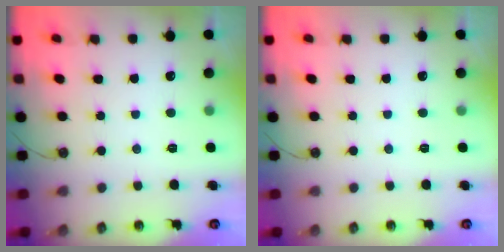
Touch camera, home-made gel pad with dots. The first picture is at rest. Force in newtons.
{"total": 0.0}